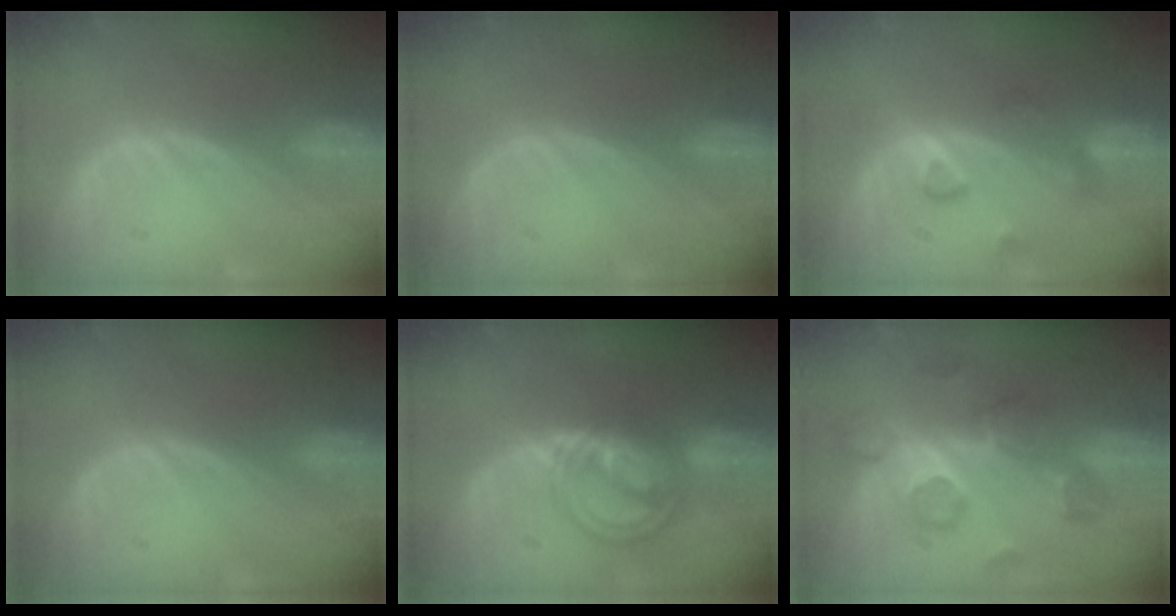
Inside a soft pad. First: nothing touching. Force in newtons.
{"total": 0.0}
{"total": 4.0, "press": 4.0, "slide": 0.4}
{"total": 0.0}
{"total": 7.4, "press": 7.3, "slide": 0.4}
{"total": 8.0, "press": 7.8, "slide": 1.7}